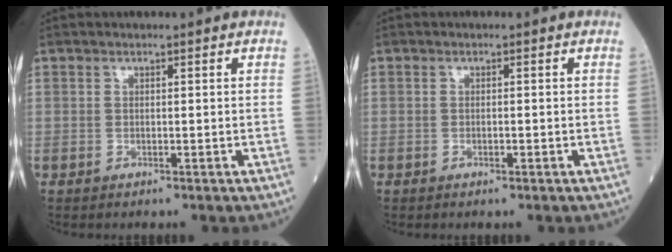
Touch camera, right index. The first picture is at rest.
{"total": 0.8, "force": [-0.3, 0.1, 0.7], "torque": [-0.015, -0.001, -0.003]}